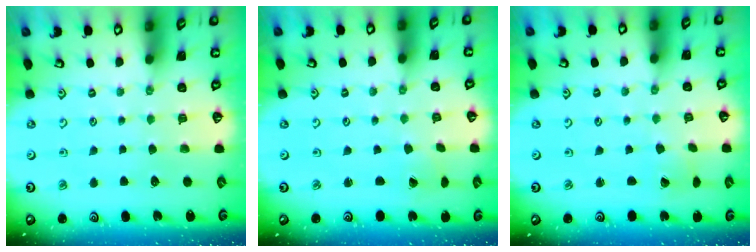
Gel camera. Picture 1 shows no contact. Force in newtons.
{"total": 0.6, "press": 0.3, "slide": 0.5}
{"total": 0.9, "press": 0.9, "slide": 0.1}